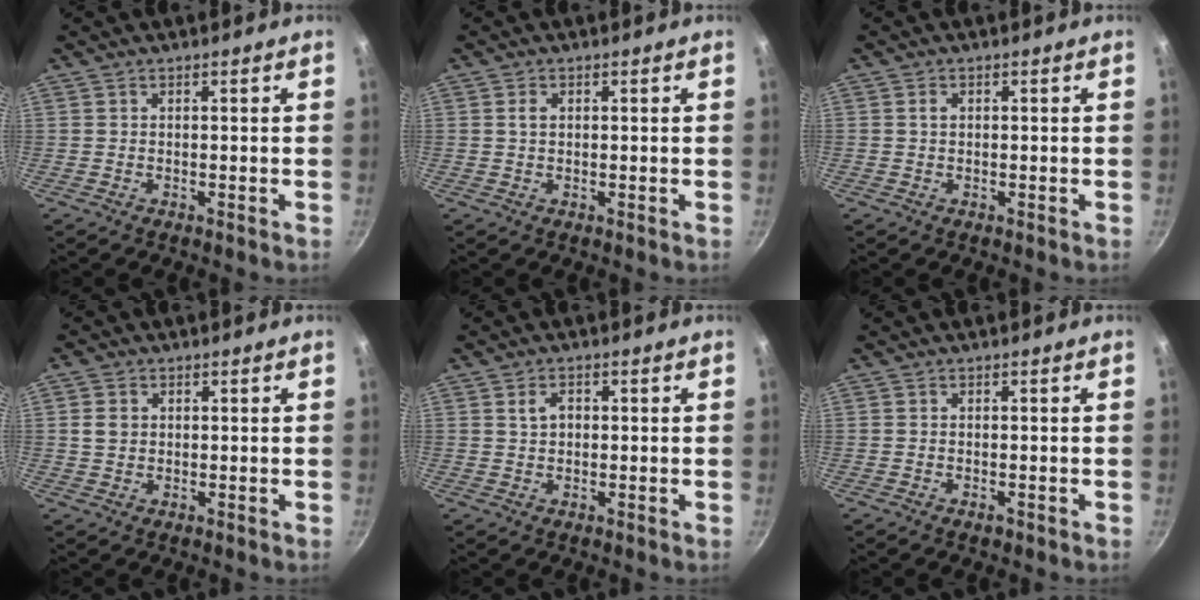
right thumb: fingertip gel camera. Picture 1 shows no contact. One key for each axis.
{"total": 1.4, "fx": 0.3, "fy": 1.0, "fz": 0.9, "tx": -0.016, "ty": 0.003, "tz": 0.006}
{"total": 1.0, "fx": 0.1, "fy": 0.9, "fz": 0.5, "tx": -0.004, "ty": 0.003, "tz": 0.002}
{"total": 3.0, "fx": 0.6, "fy": 2.4, "fz": 1.7, "tx": -0.025, "ty": 0.002, "tz": 0.009}
{"total": 2.6, "fx": 0.5, "fy": 1.9, "fz": 1.7, "tx": -0.022, "ty": 0.006, "tz": 0.009}
{"total": 0.9, "fx": -0.5, "fy": 0.3, "fz": 0.6, "tx": -0.009, "ty": 0.002, "tz": -0.006}